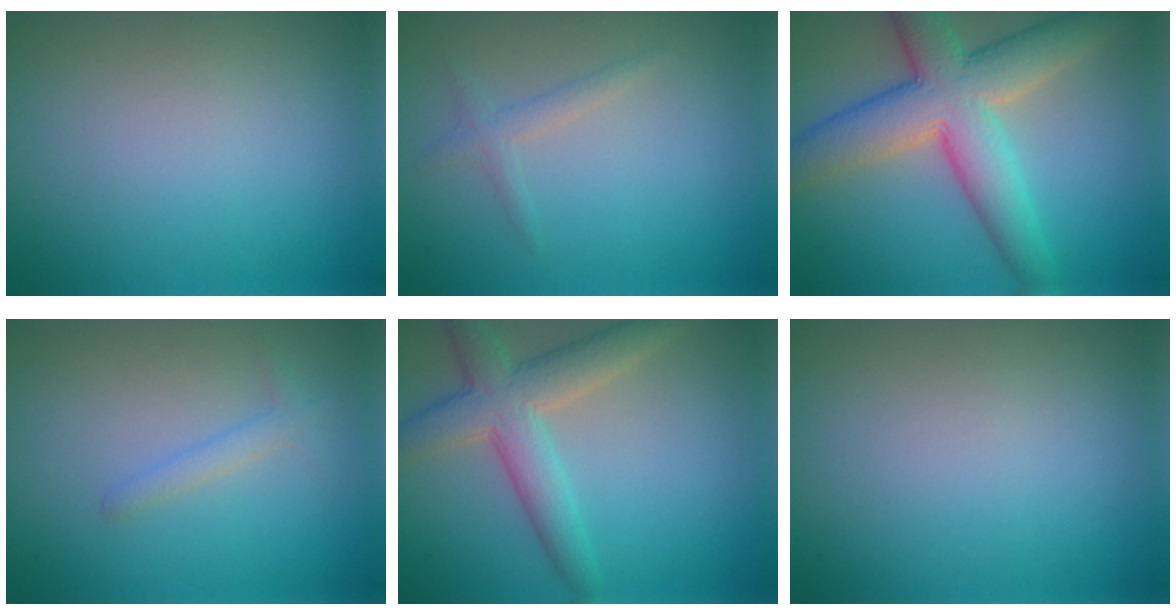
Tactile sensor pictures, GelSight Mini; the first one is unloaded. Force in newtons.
{"total": 1.3, "press": 1.3, "slide": 0.0}
{"total": 8.7, "press": 8.6, "slide": 0.4}
{"total": 1.3, "press": 1.3, "slide": 0.0}
{"total": 5.4, "press": 5.4, "slide": 0.1}
{"total": 0.0}